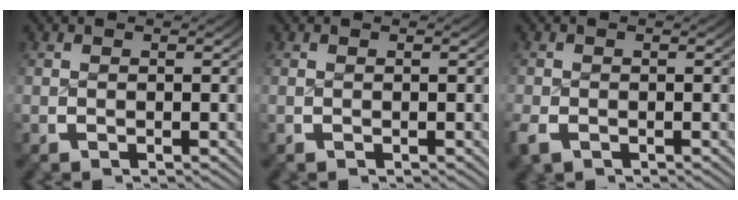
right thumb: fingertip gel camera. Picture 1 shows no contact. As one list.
[{"total": 0.0}, {"total": 1.8, "force": [-1.2, 1.2, 0.6], "torque": [-0.016, -0.009, -0.020]}]